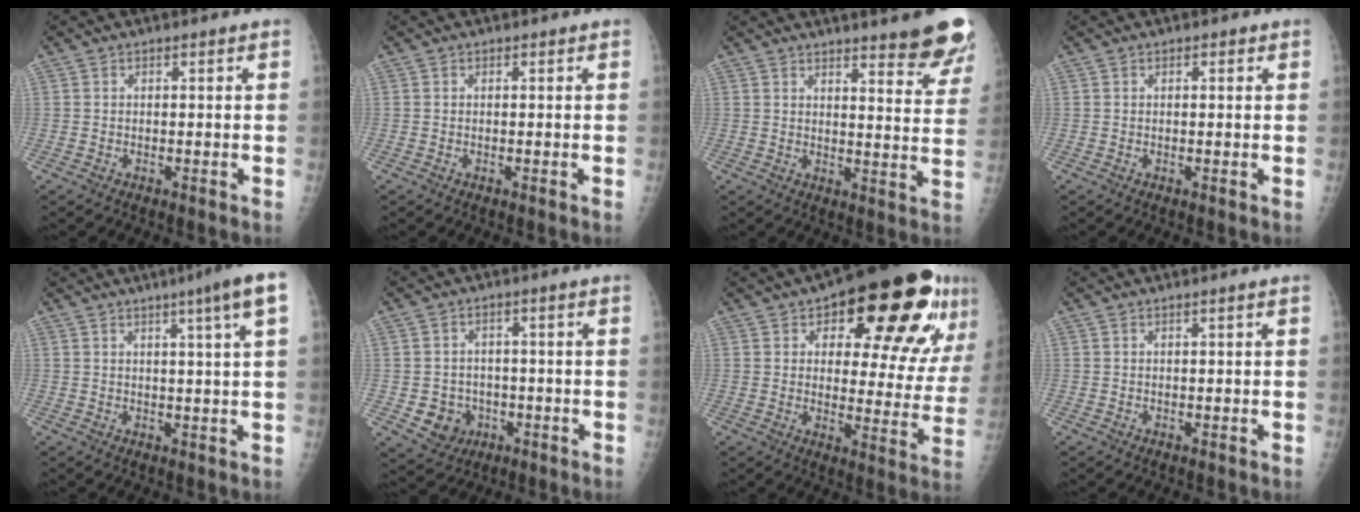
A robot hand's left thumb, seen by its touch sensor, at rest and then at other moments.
{"total": 0.0}
{"total": 12.3, "force": [9.2, 2.2, 7.9], "torque": [-0.065, -0.057, 0.108]}
{"total": 0.8, "force": [0.3, 0.3, 0.7], "torque": [-0.010, 0.001, 0.003]}
{"total": 7.7, "force": [3.5, -0.8, 6.8], "torque": [-0.095, -0.003, 0.045]}
{"total": 6.0, "force": [-1.7, 5.4, 2.0], "torque": [-0.007, 0.013, -0.016]}
{"total": 24.9, "force": [12.2, 10.1, 19.2], "torque": [-0.217, -0.015, 0.169]}
{"total": 0.6, "force": [0.2, -0.2, 0.5], "torque": [-0.016, -0.003, 0.007]}